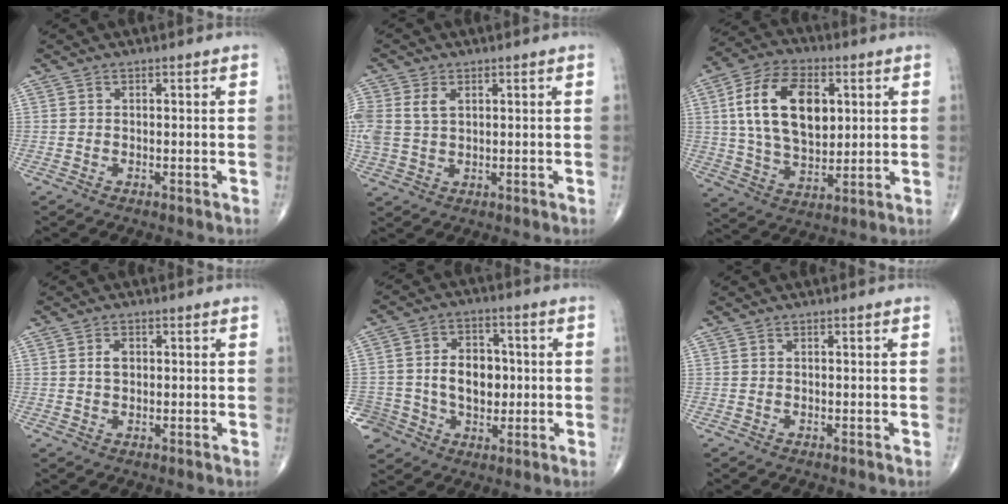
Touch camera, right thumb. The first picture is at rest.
{"total": 6.9, "force": [2.0, 4.7, 4.7], "torque": [-0.119, 0.003, 0.047]}
{"total": 17.5, "force": [4.0, 10.5, 13.5], "torque": [-0.220, -0.003, 0.073]}
{"total": 2.4, "force": [0.5, 1.7, 1.6], "torque": [-0.025, 0.002, 0.009]}
{"total": 13.8, "force": [-1.3, 11.4, 7.7], "torque": [-0.097, 0.033, -0.010]}
{"total": 0.0}